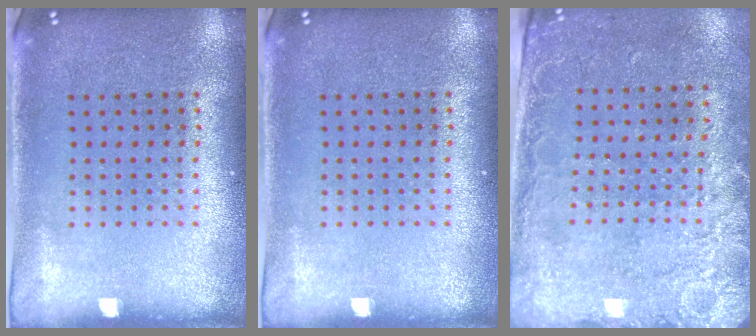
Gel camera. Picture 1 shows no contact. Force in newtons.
{"total": 0.0}
{"total": 2.6, "press": 2.1, "slide": 1.4}